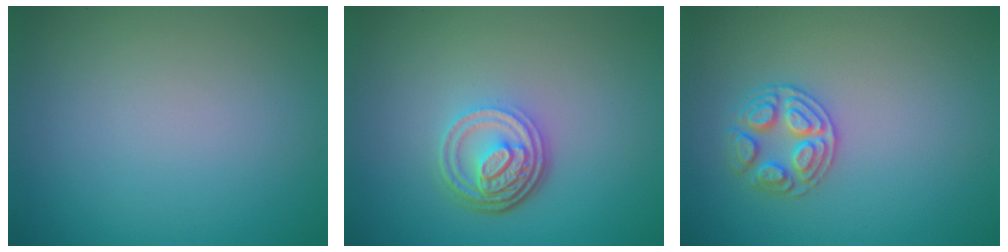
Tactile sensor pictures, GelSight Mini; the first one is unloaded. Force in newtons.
{"total": 4.7, "press": 3.5, "slide": 3.2}
{"total": 2.7, "press": 2.7, "slide": 0.3}